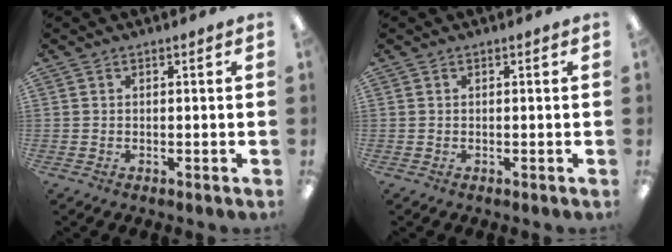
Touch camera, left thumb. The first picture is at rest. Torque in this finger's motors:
{"motor_torque": [-0.34, -0.34, 0.05, -0.03, 0.01]}